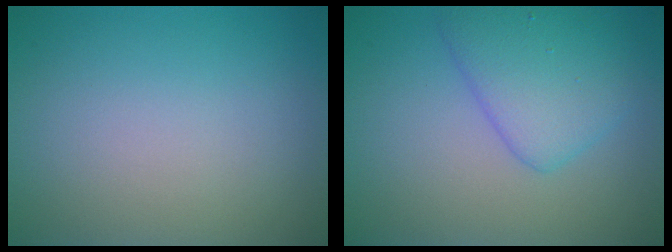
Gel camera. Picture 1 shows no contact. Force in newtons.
{"total": 3.1, "press": 3.1, "slide": 0.1}